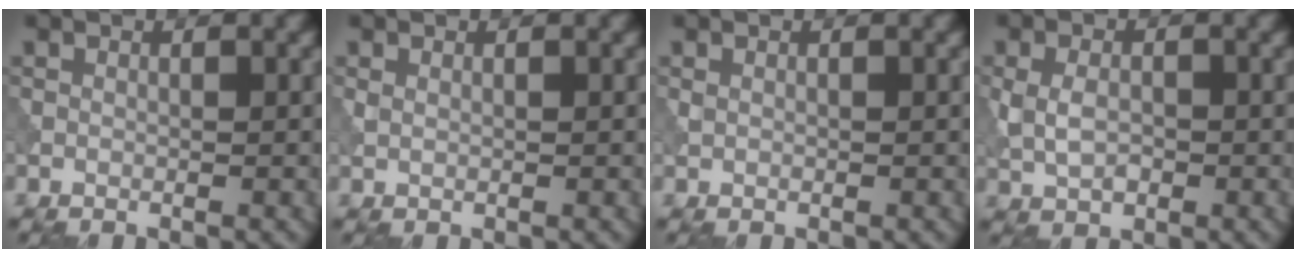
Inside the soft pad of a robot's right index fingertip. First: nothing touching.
{"total": 0.7, "force": [0.3, 0.4, 0.5], "torque": [-0.014, -0.001, 0.008]}
{"total": 0.6, "force": [0.1, 0.4, 0.4], "torque": [-0.010, -0.001, 0.002]}
{"total": 3.3, "force": [-0.2, 2.3, 2.4], "torque": [-0.055, -0.002, -0.005]}